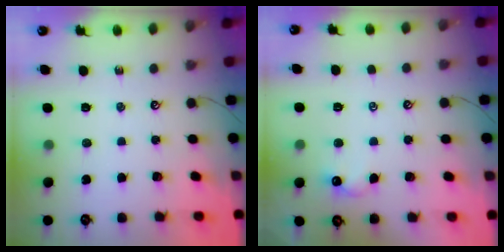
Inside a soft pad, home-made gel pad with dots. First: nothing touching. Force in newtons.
{"total": 0.8, "press": 0.6, "slide": 0.5}